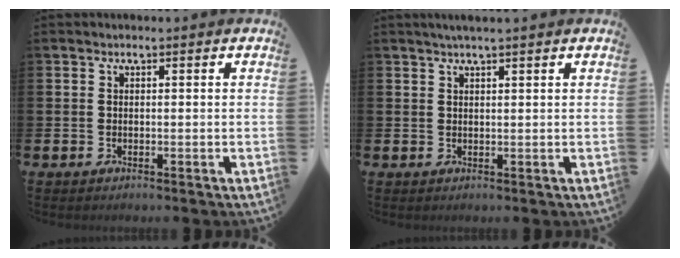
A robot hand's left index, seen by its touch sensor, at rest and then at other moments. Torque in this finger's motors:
{"motor_torque": [0.42, -0.29, 0.40, 0.13]}